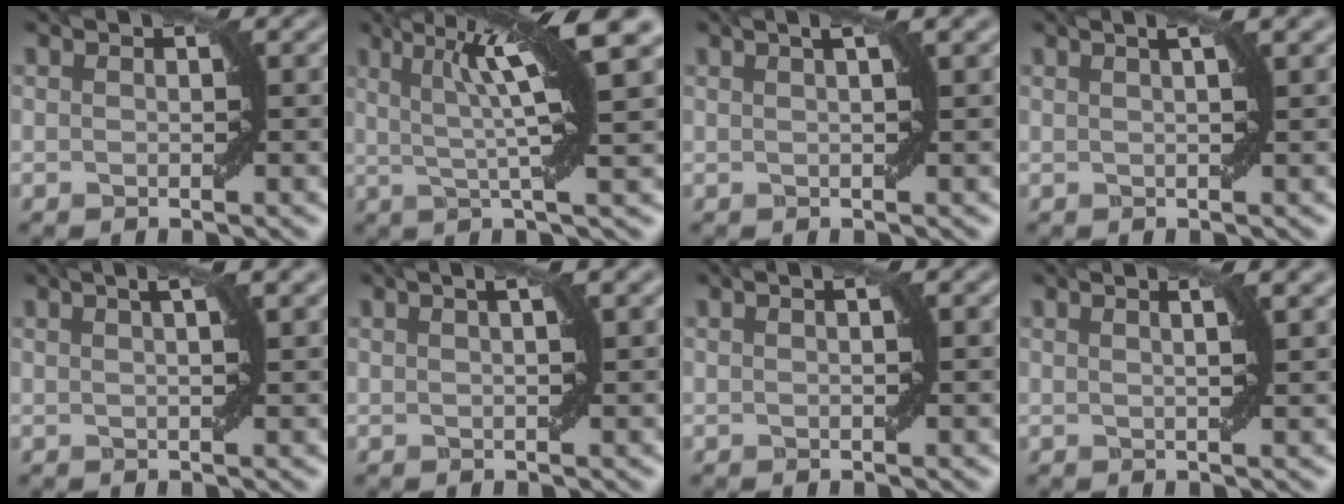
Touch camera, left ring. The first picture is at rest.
{"total": 8.8, "force": [3.2, 1.2, 8.1], "torque": [-0.120, 0.020, 0.050]}
{"total": 3.4, "force": [1.7, 1.1, 2.8], "torque": [-0.017, 0.012, 0.001]}
{"total": 3.8, "force": [1.9, 1.3, 3.0], "torque": [-0.017, 0.018, -0.002]}
{"total": 4.3, "force": [2.1, 1.4, 3.4], "torque": [-0.023, 0.020, 0.004]}
{"total": 3.1, "force": [1.4, 1.0, 2.5], "torque": [-0.017, 0.010, -0.001]}
{"total": 0.8, "force": [0.2, 0.0, 0.8], "torque": [-0.013, 0.006, 0.000]}
{"total": 4.2, "force": [2.0, 1.6, 3.3], "torque": [-0.018, 0.024, -0.005]}